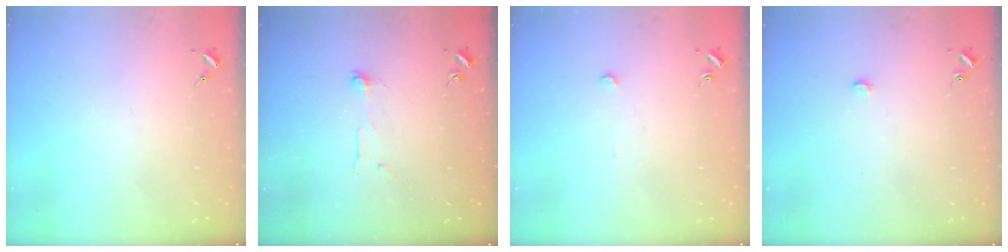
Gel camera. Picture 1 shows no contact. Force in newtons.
{"total": 4.1, "press": 4.1, "slide": 0.3}
{"total": 2.4, "press": 2.4, "slide": 0.2}
{"total": 4.0, "press": 4.0, "slide": 0.4}